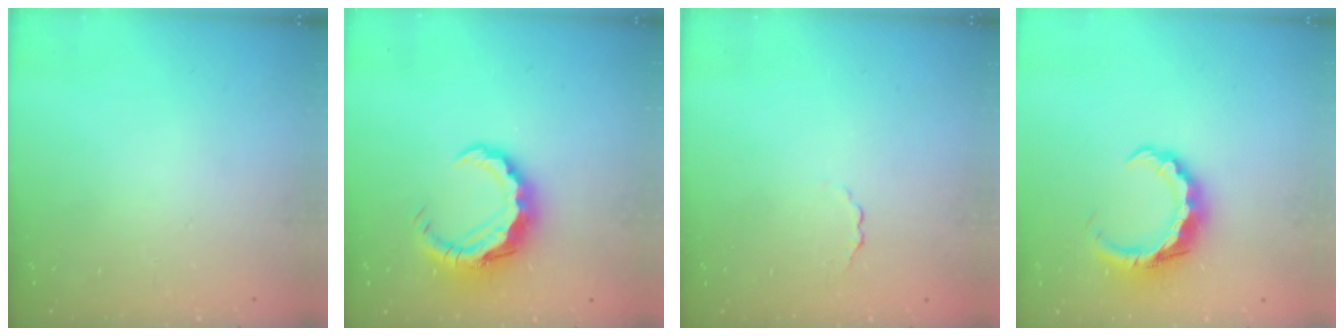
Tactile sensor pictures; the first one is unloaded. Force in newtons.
{"total": 8.5, "press": 8.4, "slide": 1.0}
{"total": 1.7, "press": 1.6, "slide": 0.5}
{"total": 8.7, "press": 8.6, "slide": 1.6}